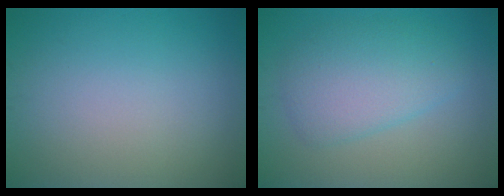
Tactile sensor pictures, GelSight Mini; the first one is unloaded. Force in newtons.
{"total": 4.5, "press": 4.4, "slide": 0.2}